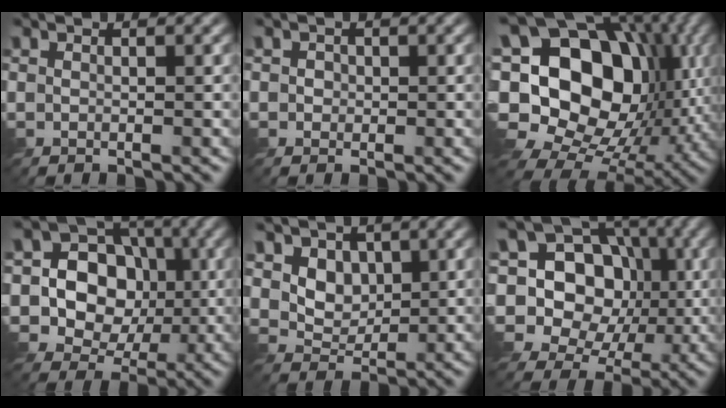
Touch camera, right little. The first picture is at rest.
{"total": 0.9, "force": [0.1, 0.9, 0.2], "torque": [-0.002, -0.003, 0.001]}
{"total": 20.4, "force": [1.0, 15.7, 13.1], "torque": [-0.266, 0.015, 0.021]}
{"total": 10.2, "force": [0.4, 8.9, 4.9], "torque": [-0.090, 0.026, -0.020]}
{"total": 3.4, "force": [1.0, 2.7, 1.8], "torque": [-0.042, -0.020, 0.021]}
{"total": 15.8, "force": [2.4, 13.1, 8.6], "torque": [-0.196, 0.063, 0.012]}